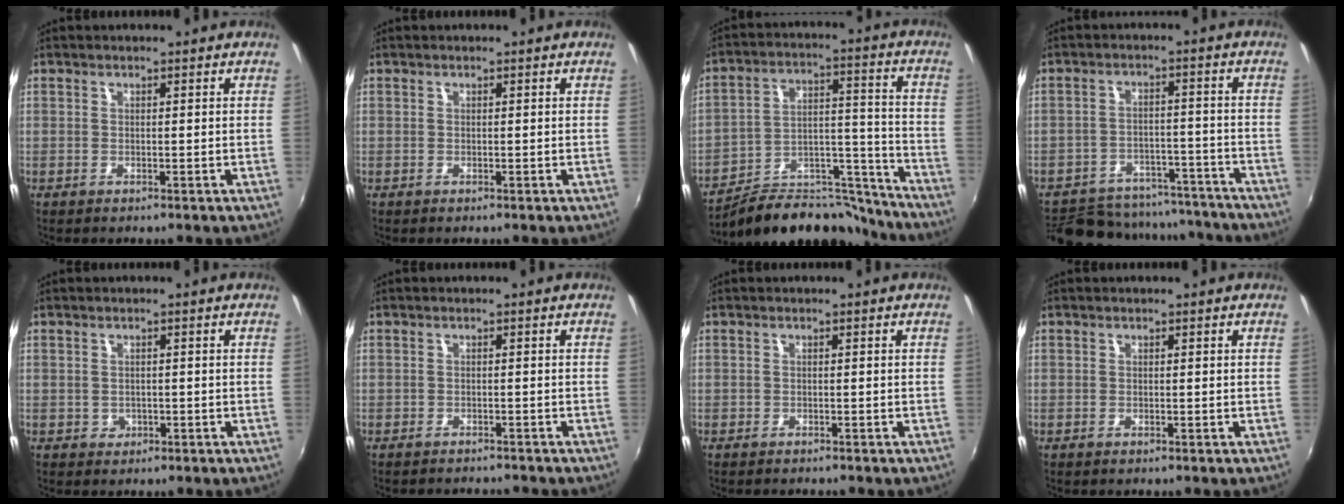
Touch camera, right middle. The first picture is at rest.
{"total": 0.0}
{"total": 16.4, "force": [-14.3, 6.6, 4.7], "torque": [-0.065, 0.059, -0.207]}
{"total": 21.6, "force": [-18.5, 8.7, 7.1], "torque": [-0.157, 0.028, -0.232]}
{"total": 1.4, "force": [-0.3, 1.4, 0.2], "torque": [-0.002, -0.001, -0.002]}
{"total": 3.9, "force": [-3.7, 0.7, 1.0], "torque": [-0.030, -0.011, -0.054]}
{"total": 1.1, "force": [-1.0, 0.2, 0.2], "torque": [-0.007, -0.007, -0.018]}
{"total": 0.0}